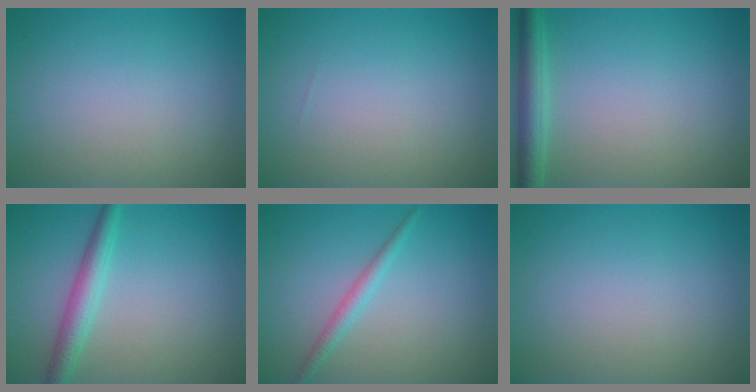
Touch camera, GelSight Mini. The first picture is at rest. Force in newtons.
{"total": 0.0}
{"total": 3.0, "press": 3.0, "slide": 0.1}
{"total": 2.9, "press": 2.9, "slide": 0.0}
{"total": 1.6, "press": 1.6, "slide": 0.1}
{"total": 0.0}